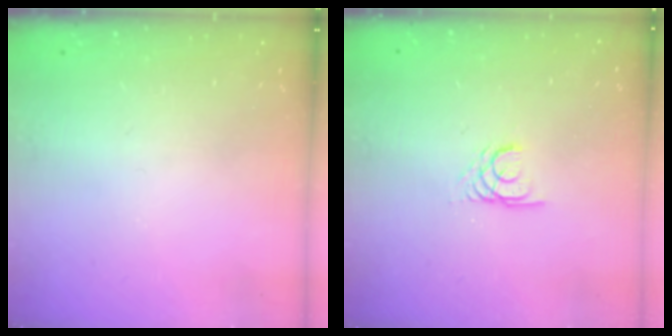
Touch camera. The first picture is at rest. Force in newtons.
{"total": 2.2, "press": 2.2, "slide": 0.1}